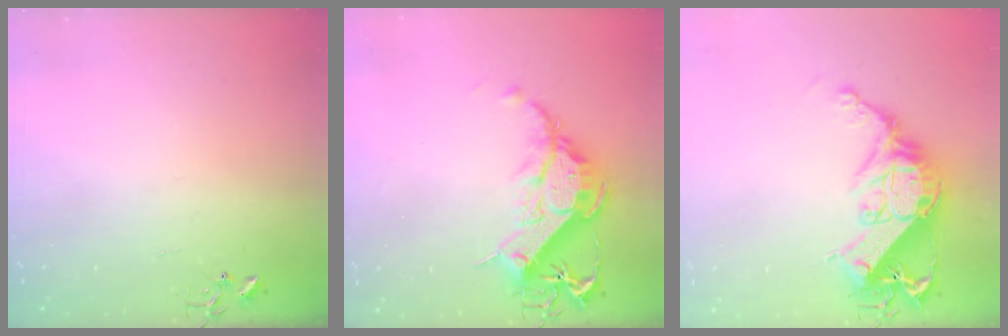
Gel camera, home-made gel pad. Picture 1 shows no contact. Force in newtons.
{"total": 14.3, "press": 14.2, "slide": 1.5}
{"total": 15.8, "press": 15.7, "slide": 1.2}